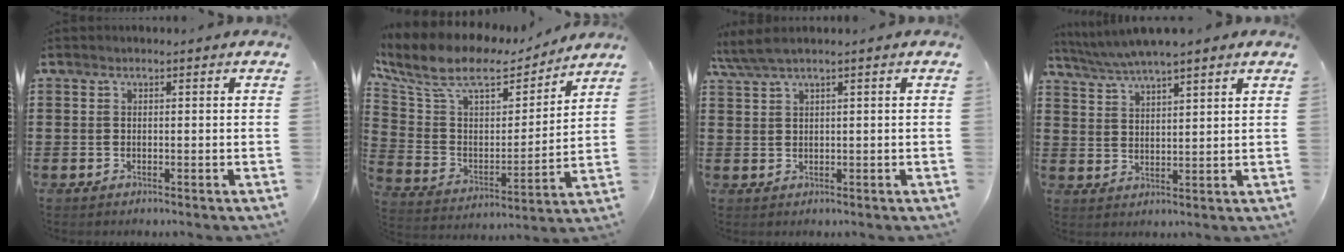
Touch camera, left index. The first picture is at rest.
{"total": 11.5, "force": [9.1, 4.0, 5.9], "torque": [-0.155, -0.051, 0.157]}
{"total": 2.5, "force": [1.3, -0.1, 2.1], "torque": [-0.050, -0.004, 0.022]}
{"total": 4.8, "force": [4.4, 0.1, 2.0], "torque": [-0.052, -0.015, 0.078]}